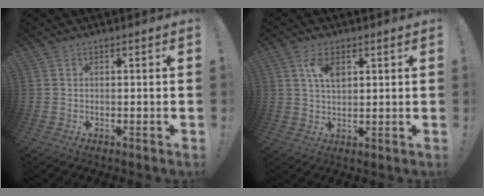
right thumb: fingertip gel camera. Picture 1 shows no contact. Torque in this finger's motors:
{"motor_torque": [-0.04, 0.23, 0.29, -0.21, 0.01]}